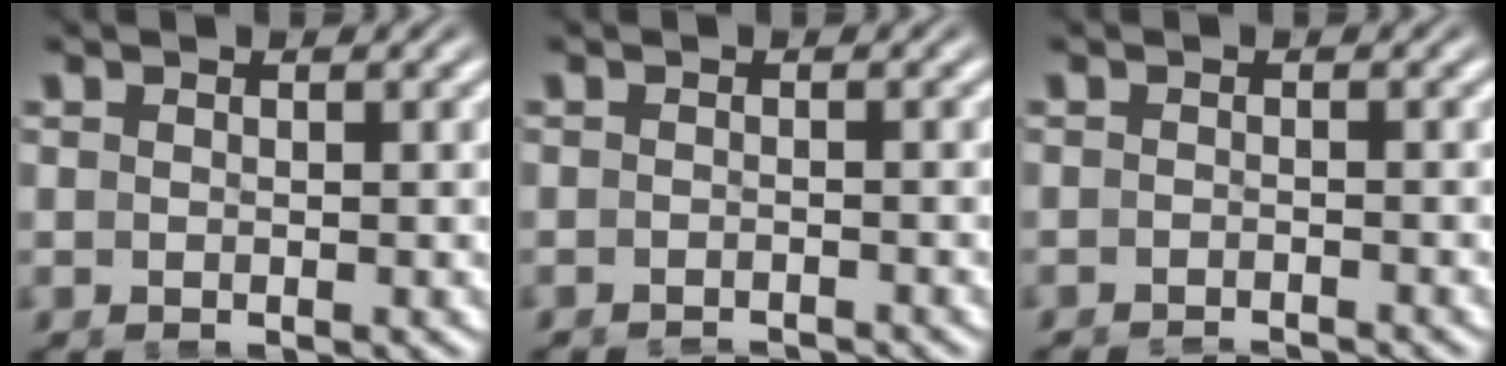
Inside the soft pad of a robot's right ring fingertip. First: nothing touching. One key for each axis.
{"total": 2.4, "fx": -2.4, "fy": 0.1, "fz": 0.1, "tx": 0.000, "ty": -0.009, "tz": -0.037}
{"total": 2.7, "fx": -2.7, "fy": 0.1, "fz": 0.2, "tx": -0.001, "ty": -0.008, "tz": -0.042}